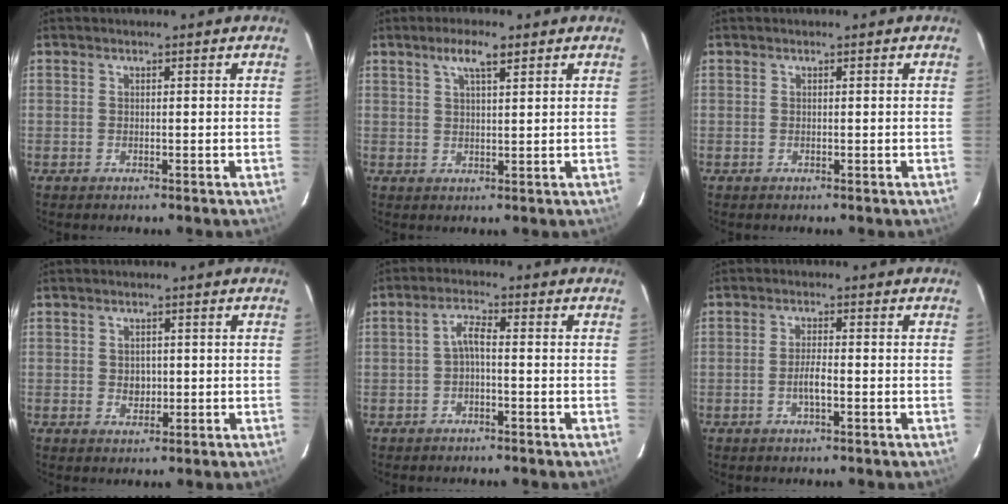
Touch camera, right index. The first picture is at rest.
{"total": 4.4, "force": [2.7, 1.0, 3.3], "torque": [-0.059, 0.010, 0.048]}
{"total": 0.0}
{"total": 2.3, "force": [0.0, 2.0, 1.1], "torque": [-0.016, 0.003, 0.002]}
{"total": 2.7, "force": [-1.0, 0.6, 2.4], "torque": [-0.052, 0.010, -0.020]}
{"total": 2.6, "force": [-1.0, 0.4, 2.4], "torque": [-0.047, -0.002, -0.019]}